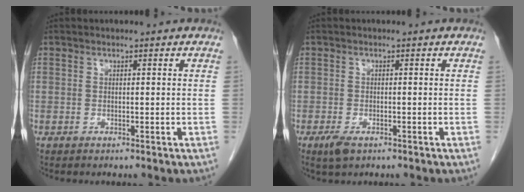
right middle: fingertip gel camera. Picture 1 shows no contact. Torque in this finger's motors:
{"motor_torque": [0.44, -0.26, 0.03, 0.01]}